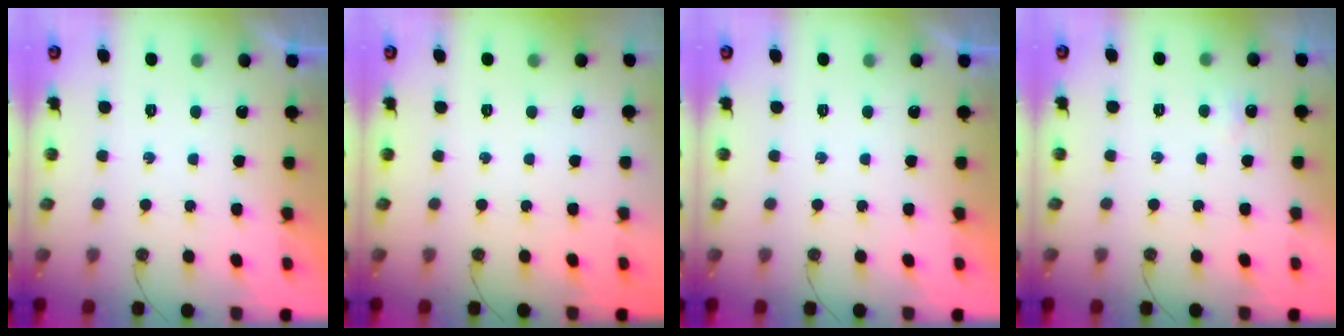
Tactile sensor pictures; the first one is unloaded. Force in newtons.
{"total": 0.0}
{"total": 0.0}
{"total": 2.8, "press": 2.7, "slide": 0.5}